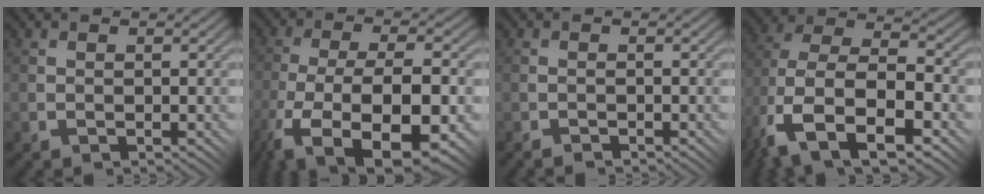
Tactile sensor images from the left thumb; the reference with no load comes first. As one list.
[{"total": 15.9, "force": [-8.8, 6.2, 11.7], "torque": [-0.224, -0.021, -0.141]}, {"total": 0.9, "force": [-0.9, -0.1, 0.0], "torque": [-0.002, 0.005, -0.020]}, {"total": 14.1, "force": [-6.7, 7.5, 9.9], "torque": [-0.223, -0.019, -0.124]}]